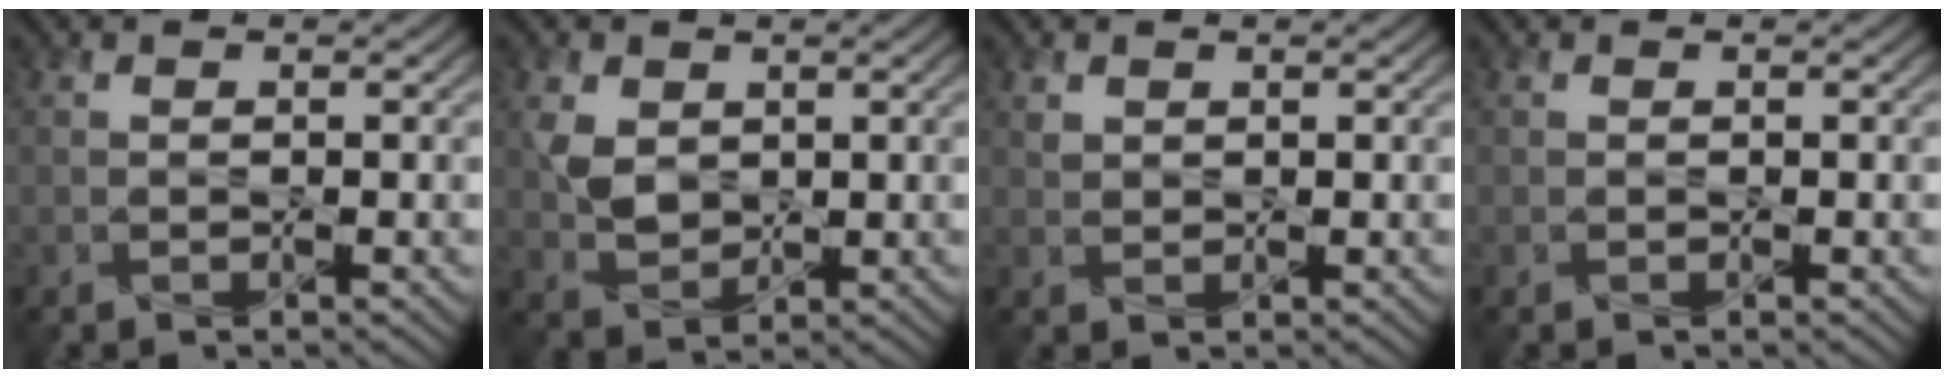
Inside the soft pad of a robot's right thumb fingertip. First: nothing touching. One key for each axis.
{"total": 3.7, "fx": 1.0, "fy": 2.8, "fz": 2.2, "tx": -0.060, "ty": -0.004, "tz": 0.023}
{"total": 0.9, "fx": 0.6, "fy": 0.7, "fz": 0.2, "tx": -0.009, "ty": -0.002, "tz": 0.014}
{"total": 0.0}